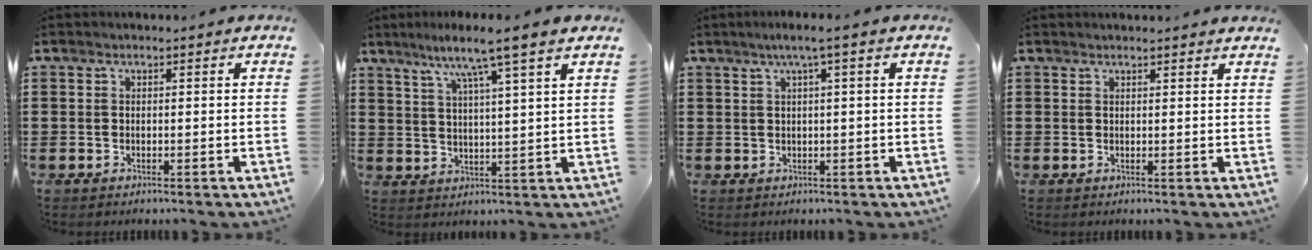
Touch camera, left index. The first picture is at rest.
{"total": 6.9, "force": [5.2, -1.1, 4.4], "torque": [-0.103, -0.023, 0.082]}
{"total": 2.4, "force": [0.8, -0.3, 2.2], "torque": [-0.041, -0.003, 0.013]}
{"total": 1.3, "force": [1.2, -0.1, 0.3], "torque": [-0.007, -0.001, 0.024]}